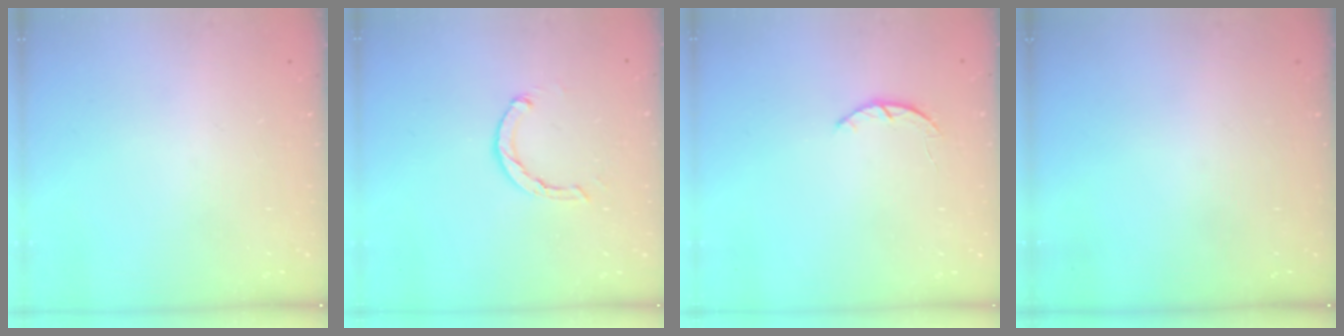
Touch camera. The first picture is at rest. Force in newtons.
{"total": 2.1, "press": 2.1, "slide": 0.3}
{"total": 2.5, "press": 2.5, "slide": 0.5}
{"total": 0.0}